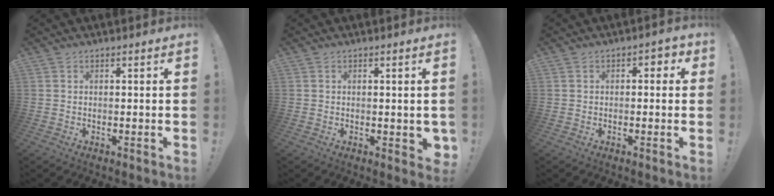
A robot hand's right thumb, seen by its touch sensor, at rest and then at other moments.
{"total": 1.8, "force": [0.4, 1.2, 1.3], "torque": [-0.006, -0.001, 0.006]}
{"total": 2.4, "force": [-0.5, 1.7, 1.6], "torque": [-0.004, 0.001, -0.016]}